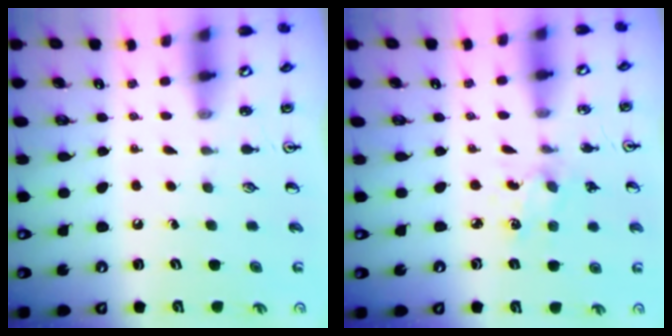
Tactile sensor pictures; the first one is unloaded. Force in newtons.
{"total": 2.2, "press": 2.1, "slide": 0.5}